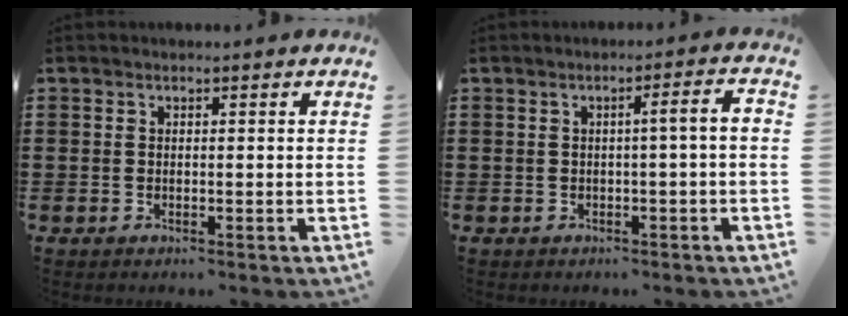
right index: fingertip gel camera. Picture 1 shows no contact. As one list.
[{"total": 2.7, "force": [-0.6, -0.1, 2.6], "torque": [-0.046, -0.004, -0.014]}]